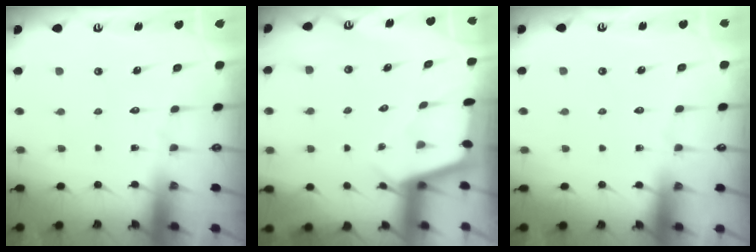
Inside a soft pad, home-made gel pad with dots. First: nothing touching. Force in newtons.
{"total": 2.3, "press": 2.3, "slide": 0.3}
{"total": 1.9, "press": 1.9, "slide": 0.3}